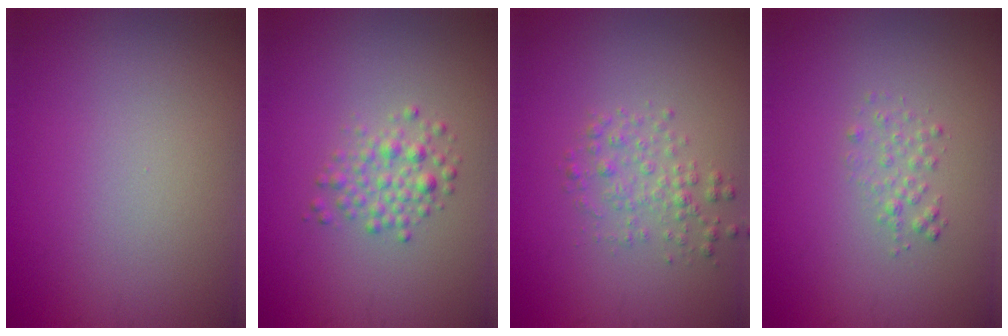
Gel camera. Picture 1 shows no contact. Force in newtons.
{"total": 2.2, "press": 2.2, "slide": 0.1}
{"total": 1.9, "press": 1.9, "slide": 0.0}
{"total": 1.2, "press": 1.2, "slide": 0.0}